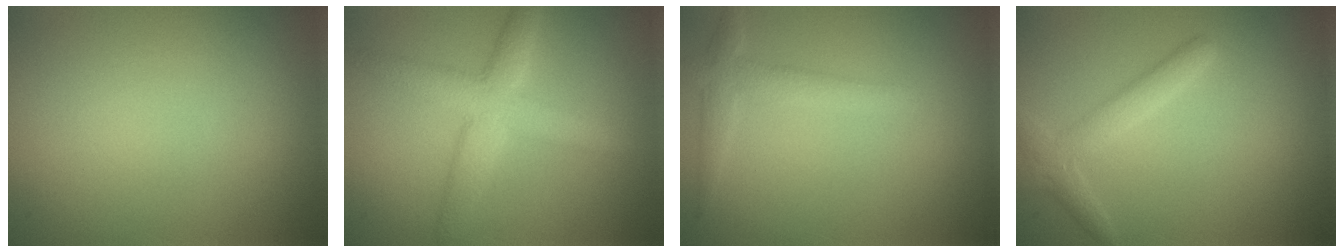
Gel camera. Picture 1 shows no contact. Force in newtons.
{"total": 4.4, "press": 4.4, "slide": 0.2}
{"total": 2.3, "press": 2.3, "slide": 0.2}
{"total": 2.4, "press": 2.4, "slide": 0.2}